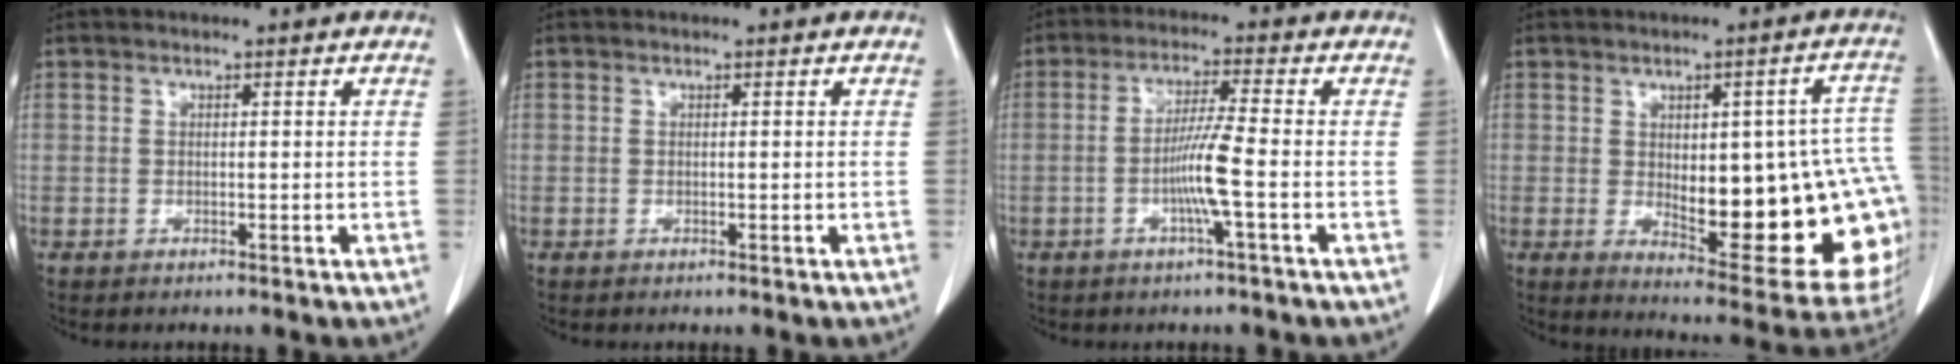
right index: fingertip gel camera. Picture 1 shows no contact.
{"total": 0.0}
{"total": 6.0, "force": [-1.7, -0.8, 5.7], "torque": [-0.113, -0.001, -0.034]}
{"total": 22.8, "force": [-2.2, 7.1, 21.5], "torque": [-0.194, 0.017, 0.001]}